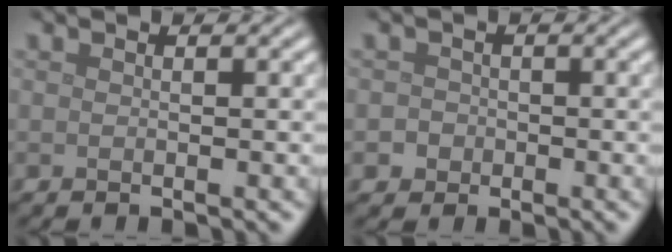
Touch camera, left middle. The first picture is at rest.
{"total": 1.5, "force": [-0.5, 1.4, 0.3], "torque": [0.008, 0.003, -0.010]}